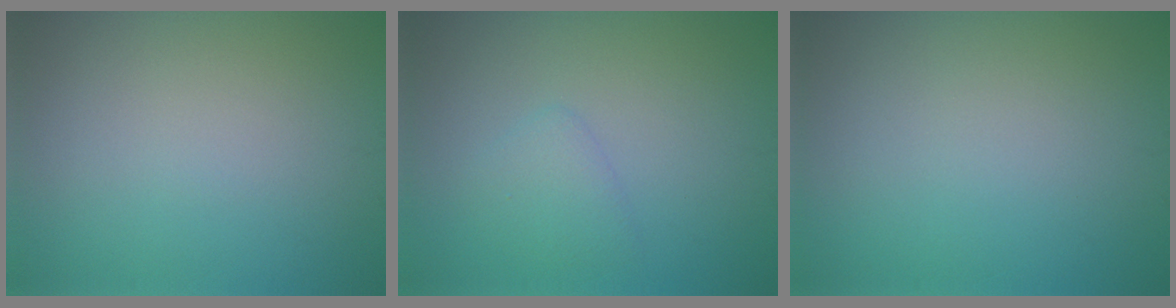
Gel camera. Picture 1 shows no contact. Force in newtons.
{"total": 1.6, "press": 1.6, "slide": 0.1}
{"total": 0.0}